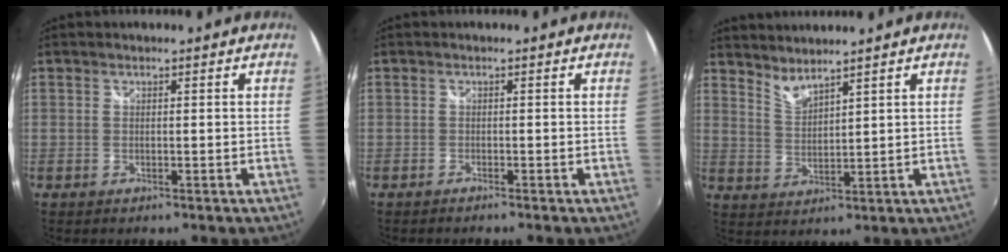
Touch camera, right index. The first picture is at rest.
{"total": 0.6, "force": [-0.6, 0.0, 0.1], "torque": [-0.003, -0.004, -0.014]}
{"total": 4.1, "force": [3.9, 0.0, 1.3], "torque": [-0.024, -0.004, 0.073]}